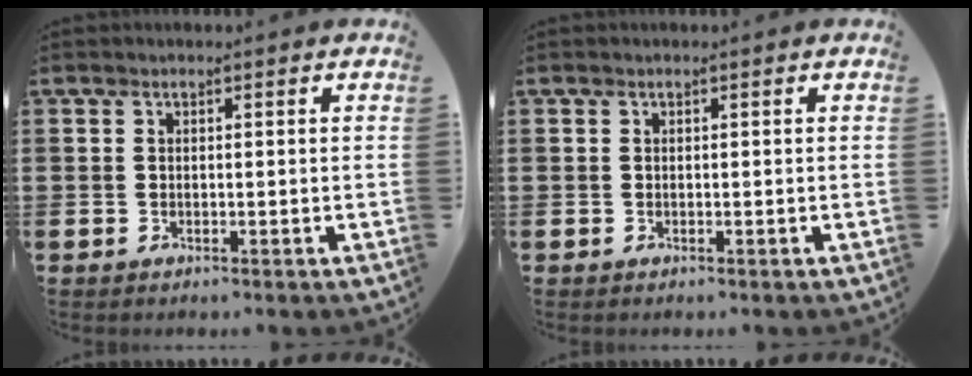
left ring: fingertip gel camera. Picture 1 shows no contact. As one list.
[{"total": 0.0}]